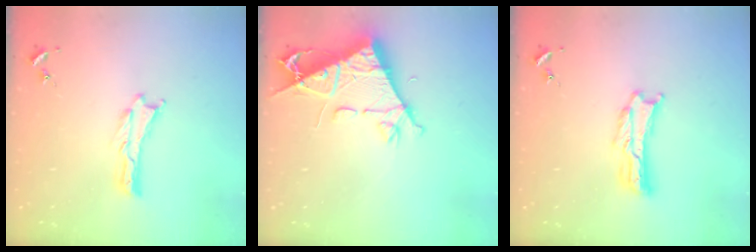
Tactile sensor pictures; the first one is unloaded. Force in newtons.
{"total": 9.2, "press": 9.1, "slide": 1.4}
{"total": 1.6, "press": 1.6, "slide": 0.3}